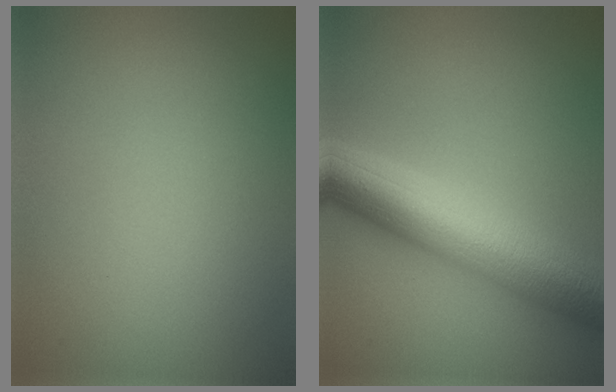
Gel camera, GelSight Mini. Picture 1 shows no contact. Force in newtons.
{"total": 10.3, "press": 10.3, "slide": 0.2}